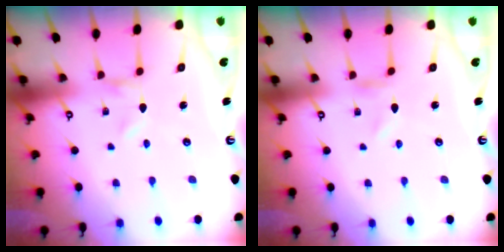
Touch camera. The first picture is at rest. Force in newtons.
{"total": 0.6, "press": 0.6, "slide": 0.2}